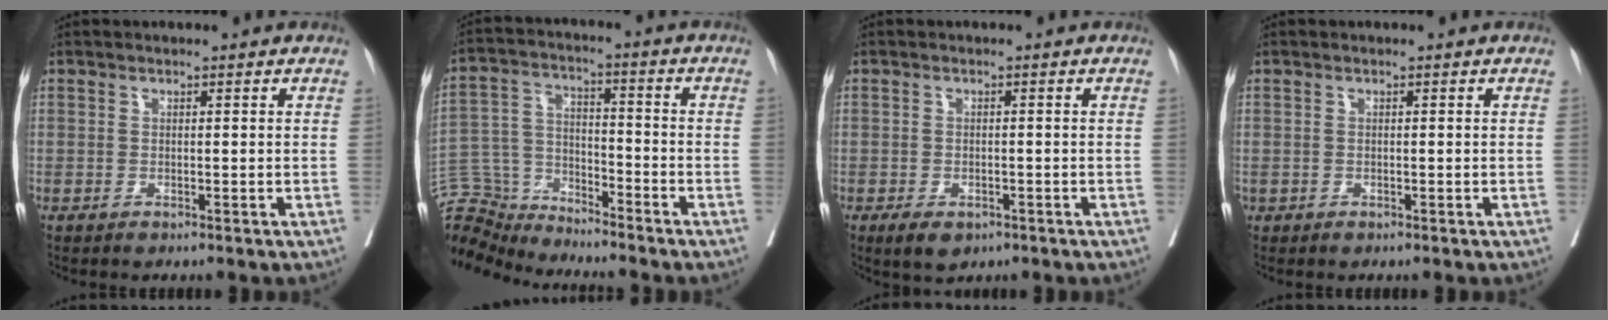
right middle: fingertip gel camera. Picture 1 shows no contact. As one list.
[{"total": 9.0, "force": [-8.9, 1.1, -1.1], "torque": [0.015, 0.033, -0.175]}, {"total": 4.1, "force": [-2.6, 2.2, 2.3], "torque": [-0.036, -0.005, -0.037]}, {"total": 0.0}]